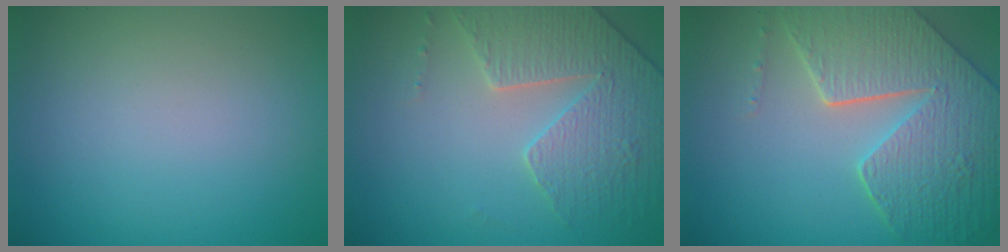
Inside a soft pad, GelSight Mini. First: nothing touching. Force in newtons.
{"total": 4.0, "press": 3.9, "slide": 1.2}
{"total": 8.4, "press": 6.1, "slide": 5.8}